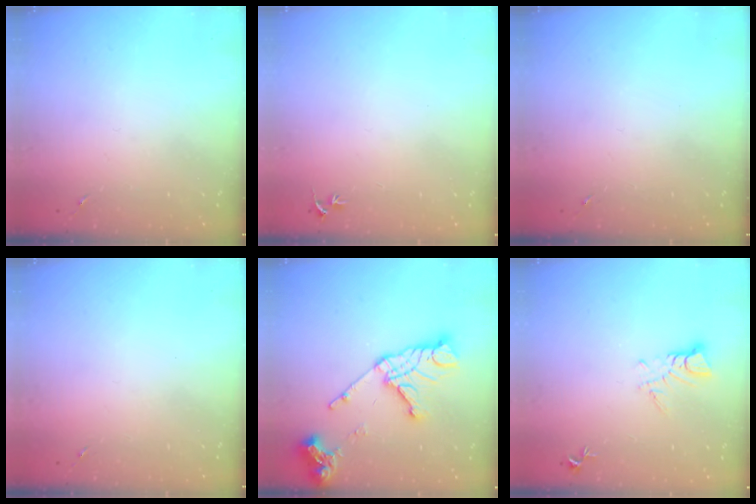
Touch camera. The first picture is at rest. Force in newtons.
{"total": 2.7, "press": 2.7, "slide": 0.3}
{"total": 0.0}
{"total": 0.0}
{"total": 17.0, "press": 16.9, "slide": 1.8}
{"total": 4.3, "press": 4.3, "slide": 0.3}